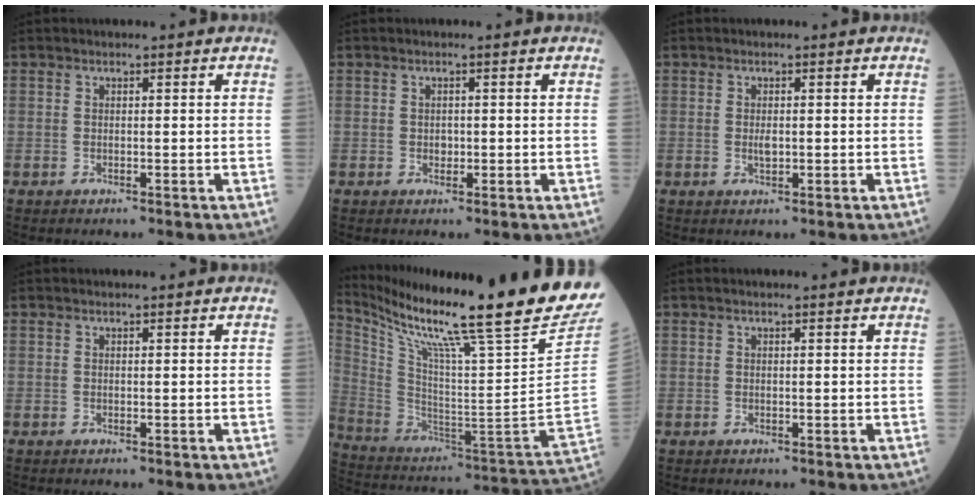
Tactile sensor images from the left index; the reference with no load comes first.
{"total": 0.9, "force": [0.0, 0.7, 0.5], "torque": [-0.008, 0.002, -0.001]}
{"total": 1.3, "force": [0.1, 0.4, 1.2], "torque": [-0.023, -0.002, 0.002]}
{"total": 0.5, "force": [0.5, -0.1, 0.3], "torque": [-0.009, 0.000, 0.010]}
{"total": 33.2, "force": [26.5, -0.8, 20.0], "torque": [-0.360, -0.109, 0.396]}
{"total": 1.4, "force": [1.2, -0.2, 0.7], "torque": [-0.014, 0.007, 0.018]}